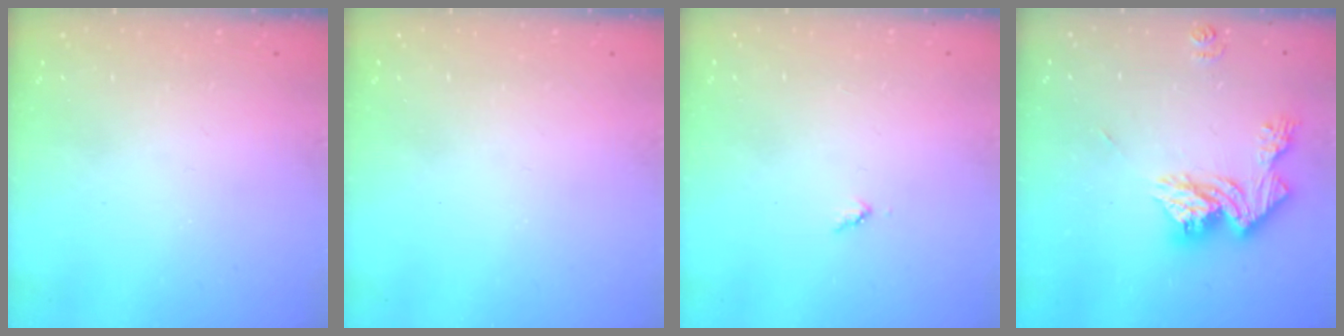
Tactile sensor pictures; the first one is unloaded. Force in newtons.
{"total": 0.0}
{"total": 3.0, "press": 3.0, "slide": 0.3}
{"total": 14.7, "press": 14.7, "slide": 1.2}